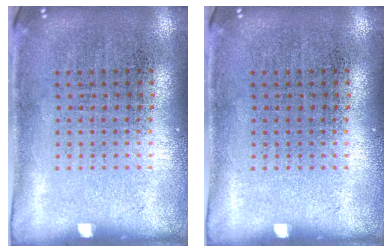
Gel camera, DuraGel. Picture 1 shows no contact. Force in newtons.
{"total": 0.0}